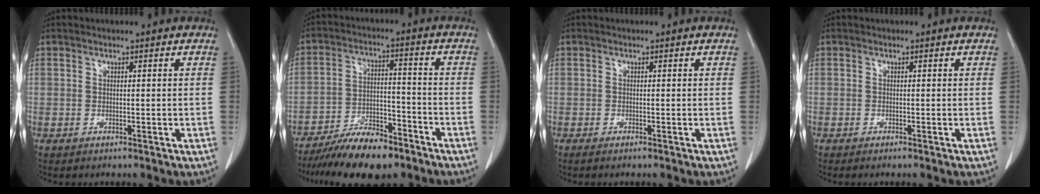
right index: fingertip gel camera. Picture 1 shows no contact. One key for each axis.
{"total": 11.3, "fx": -9.0, "fy": 3.3, "fz": 6.0, "tx": -0.098, "ty": 0.000, "tz": -0.156}
{"total": 0.7, "fx": -0.5, "fy": -0.1, "fz": 0.5, "tx": -0.009, "ty": -0.001, "tz": -0.012}
{"total": 0.5, "fx": -0.4, "fy": -0.1, "fz": 0.3, "tx": -0.008, "ty": -0.001, "tz": -0.008}